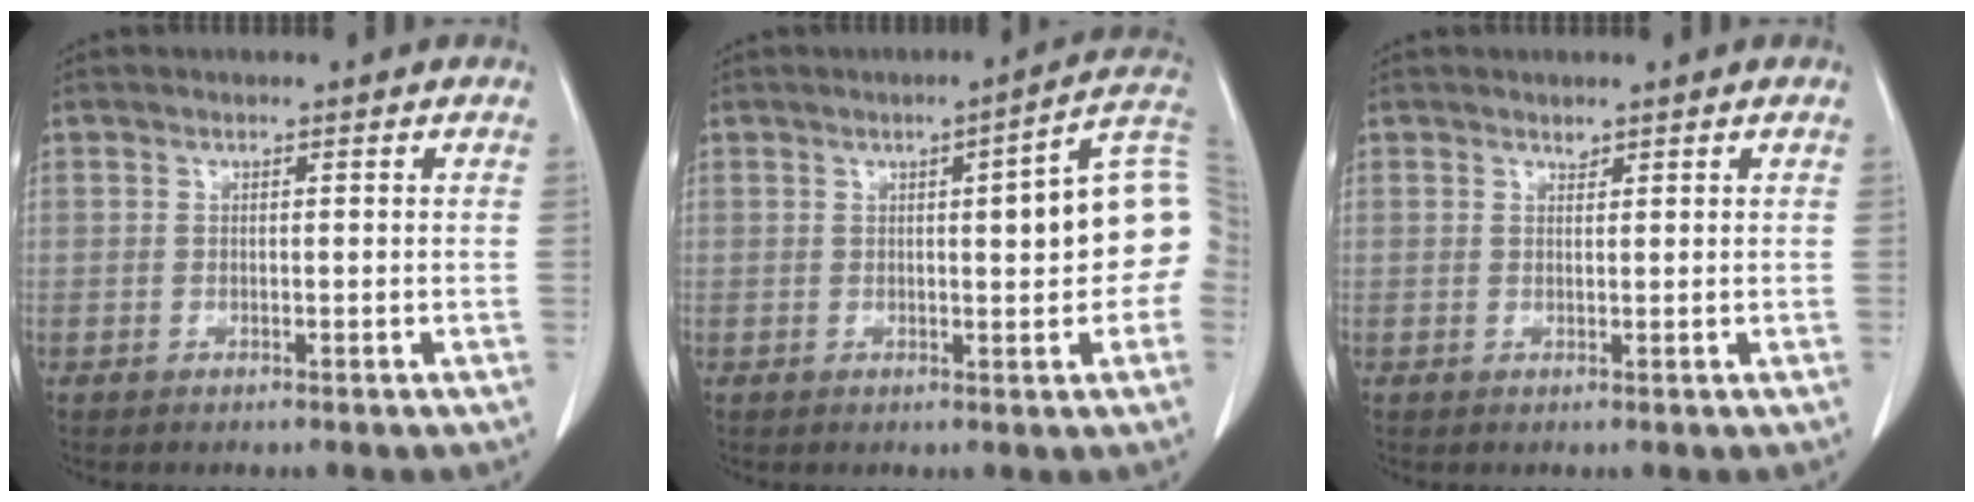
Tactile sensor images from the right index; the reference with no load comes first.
{"total": 10.7, "force": [0.5, 1.4, 10.6], "torque": [-0.130, 0.027, 0.002]}
{"total": 0.6, "force": [0.6, 0.2, 0.1], "torque": [-0.006, -0.004, 0.009]}